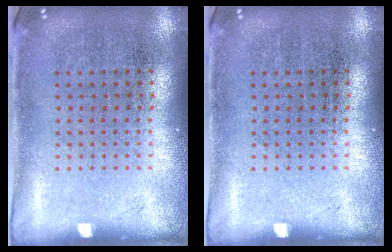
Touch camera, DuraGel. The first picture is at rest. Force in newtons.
{"total": 0.0}